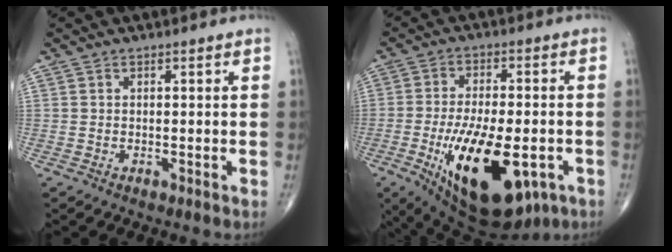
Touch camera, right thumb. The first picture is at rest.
{"total": 21.6, "force": [-7.4, 9.6, 18.0], "torque": [-0.297, -0.006, -0.095]}